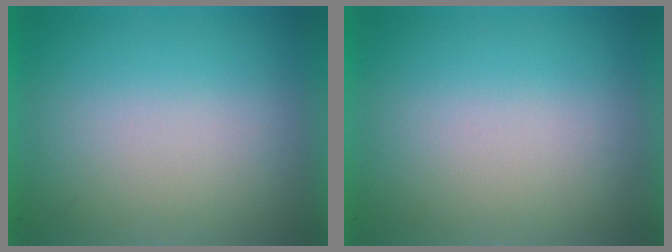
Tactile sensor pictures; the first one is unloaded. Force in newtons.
{"total": 0.0}